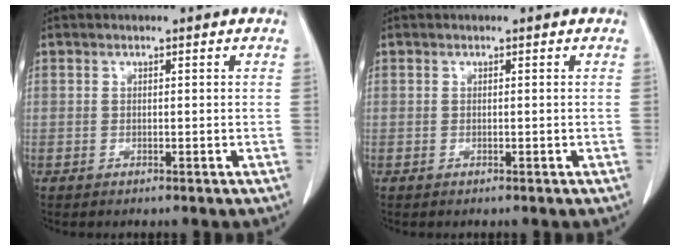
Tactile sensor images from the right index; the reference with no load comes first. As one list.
[{"total": 0.0}]